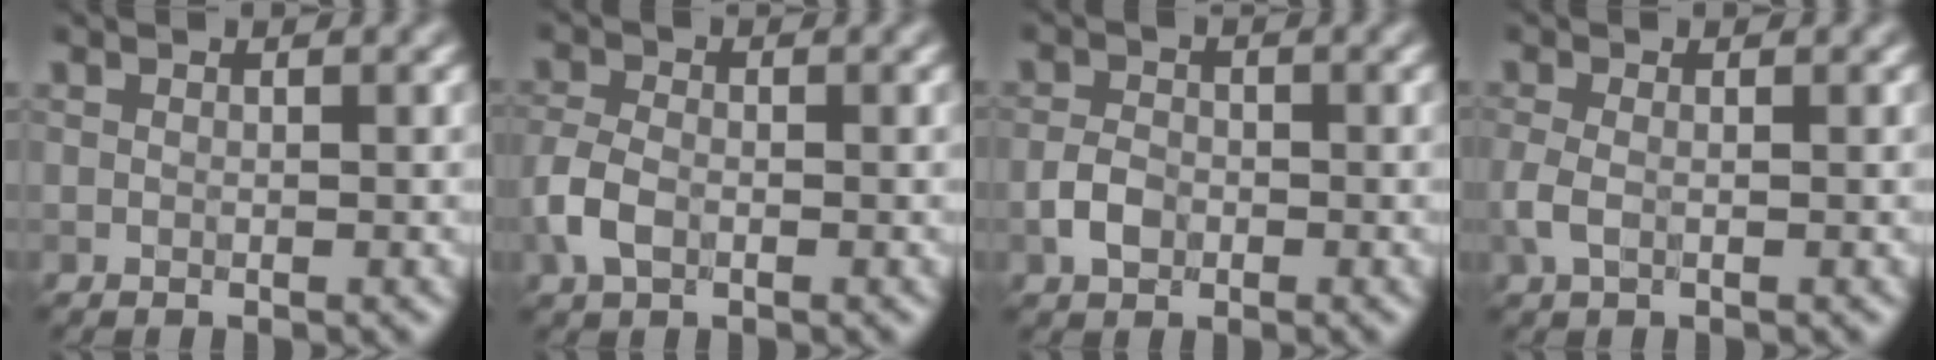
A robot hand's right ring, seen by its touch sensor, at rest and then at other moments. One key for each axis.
{"total": 2.9, "fx": -1.1, "fy": 1.8, "fz": 2.0, "tx": -0.047, "ty": 0.000, "tz": -0.031}
{"total": 2.3, "fx": -0.9, "fy": 1.6, "fz": 1.4, "tx": -0.025, "ty": 0.003, "tz": -0.023}
{"total": 1.8, "fx": -0.5, "fy": 0.9, "fz": 1.5, "tx": -0.040, "ty": -0.002, "tz": -0.014}